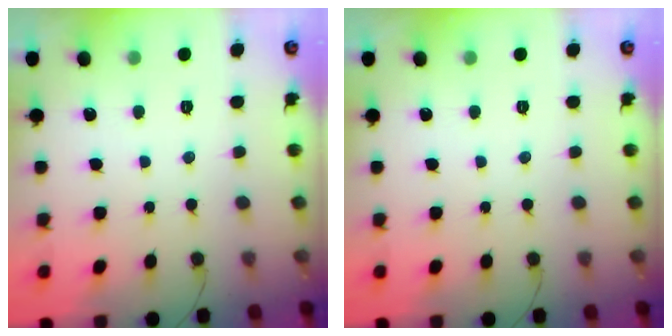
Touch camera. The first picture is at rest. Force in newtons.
{"total": 0.0}